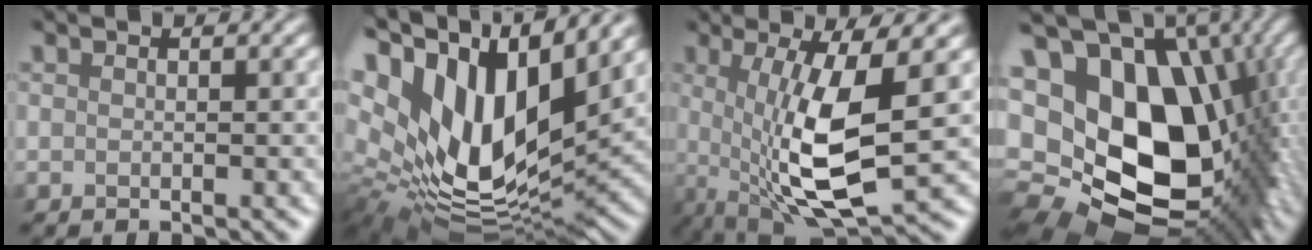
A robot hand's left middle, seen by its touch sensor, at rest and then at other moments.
{"total": 16.7, "force": [6.3, 8.9, 12.6], "torque": [-0.261, 0.015, 0.115]}
{"total": 10.1, "force": [-0.3, 2.8, 9.7], "torque": [-0.181, -0.018, -0.001]}
{"total": 19.3, "force": [1.9, 13.0, 14.1], "torque": [-0.255, -0.012, 0.069]}